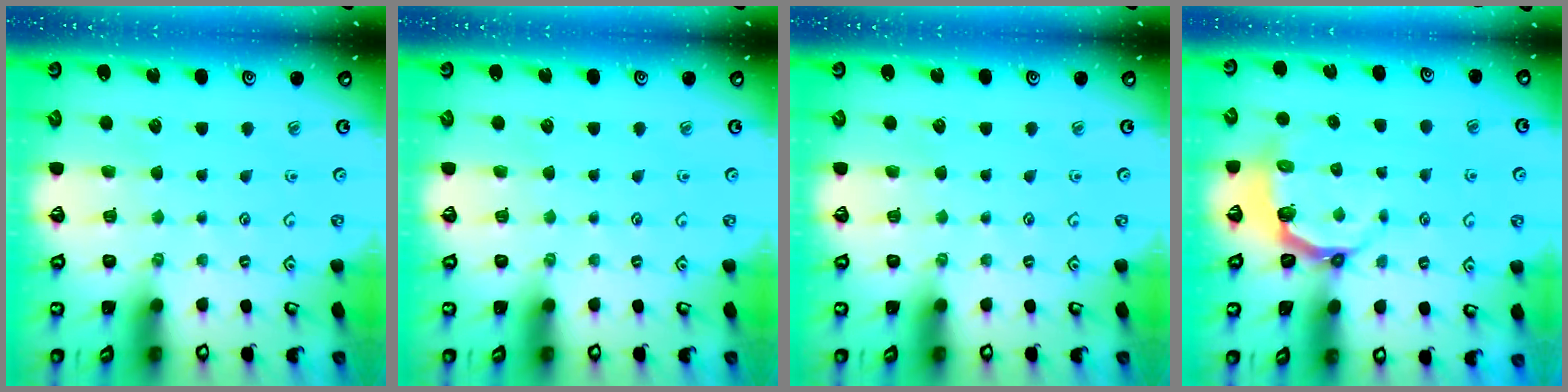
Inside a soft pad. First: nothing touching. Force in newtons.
{"total": 0.0}
{"total": 0.0}
{"total": 4.1, "press": 3.0, "slide": 2.9}